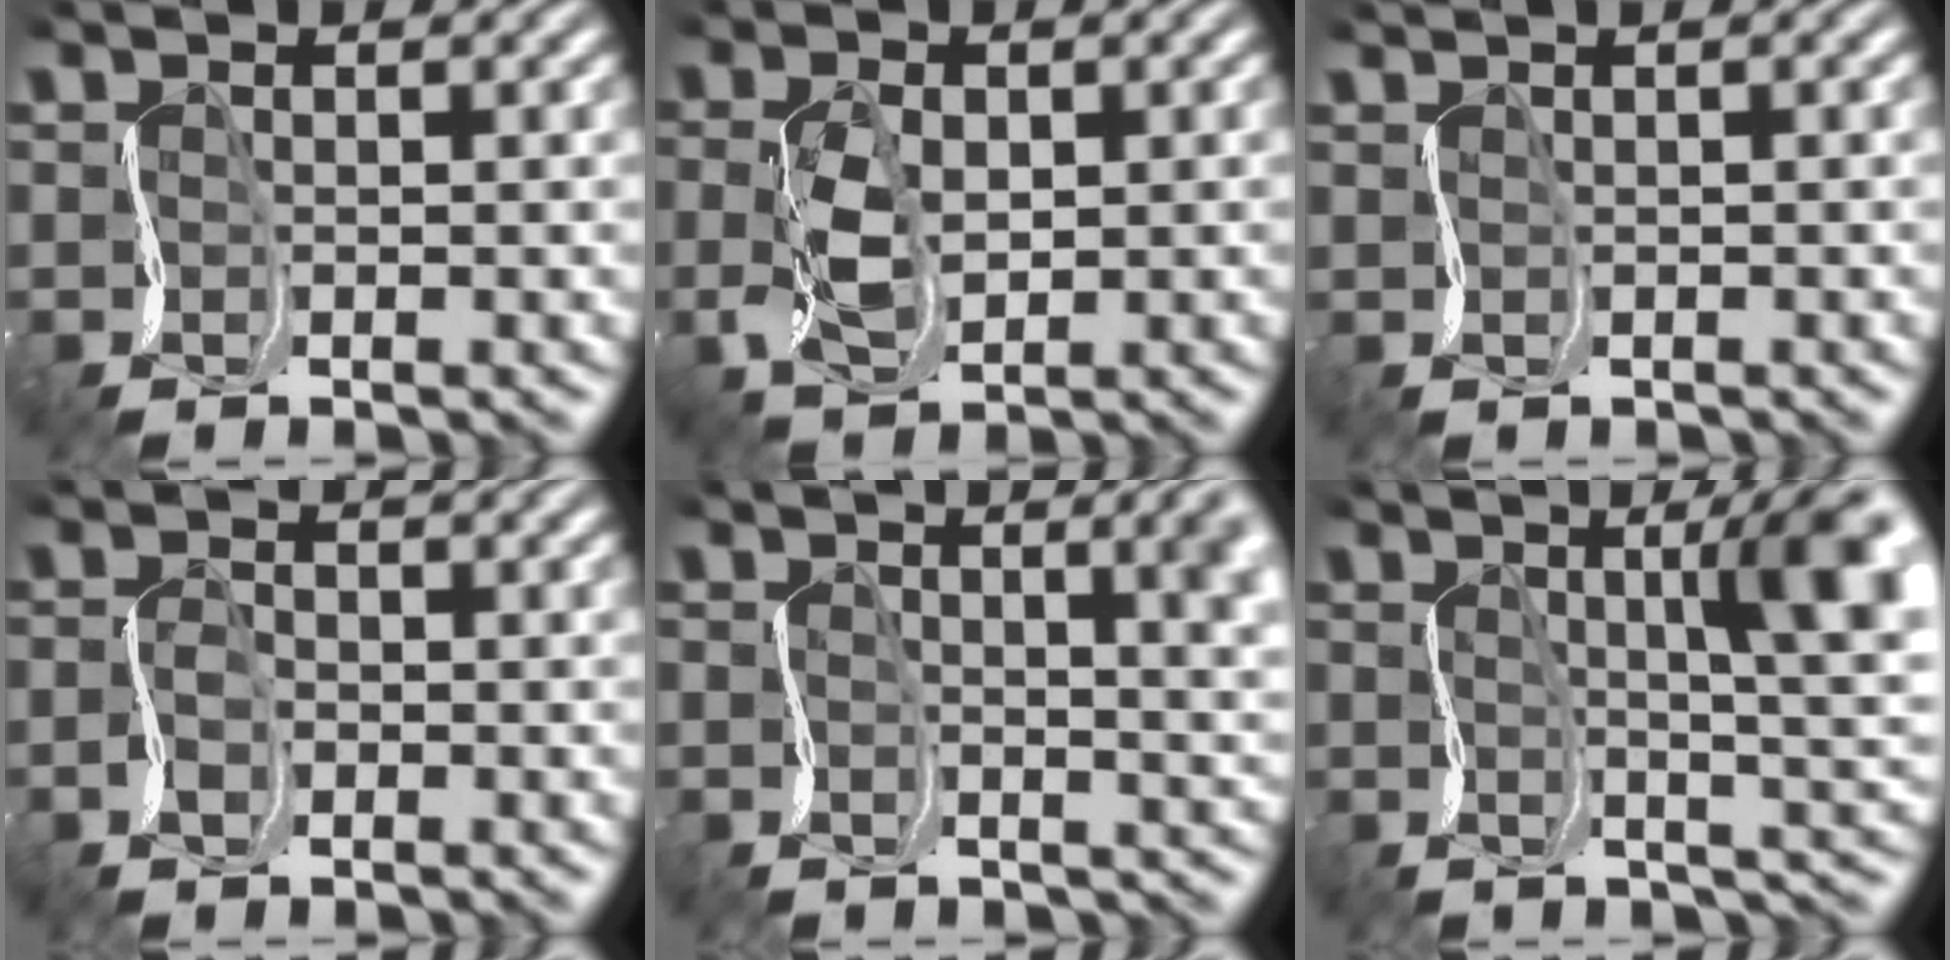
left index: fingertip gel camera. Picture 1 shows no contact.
{"total": 2.2, "force": [0.3, 1.6, 1.5], "torque": [-0.061, 0.004, 0.007]}
{"total": 0.7, "force": [0.6, -0.1, -0.4], "torque": [0.012, 0.000, 0.003]}
{"total": 1.2, "force": [-1.0, 0.6, 0.3], "torque": [-0.022, 0.008, -0.027]}
{"total": 6.2, "force": [1.0, 3.0, 5.3], "torque": [-0.047, 0.015, 0.010]}
{"total": 8.1, "force": [1.7, 1.8, 7.8], "torque": [-0.111, 0.012, 0.028]}